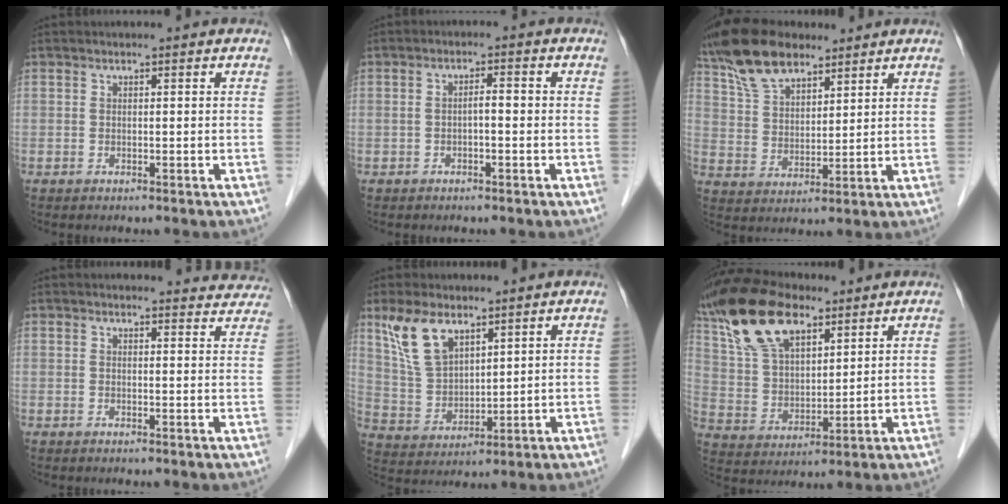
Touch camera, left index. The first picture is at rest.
{"total": 2.2, "force": [-0.5, 0.5, 2.1], "torque": [-0.033, 0.009, -0.009]}
{"total": 10.7, "force": [8.2, 4.7, 5.1], "torque": [-0.108, 0.028, 0.161]}
{"total": 7.9, "force": [7.7, 1.8, 0.2], "torque": [0.030, -0.017, 0.055]}
{"total": 8.3, "force": [5.6, 3.8, 4.8], "torque": [-0.107, 0.009, 0.125]}
{"total": 14.6, "force": [9.6, 6.5, 8.9], "torque": [-0.189, 0.033, 0.187]}